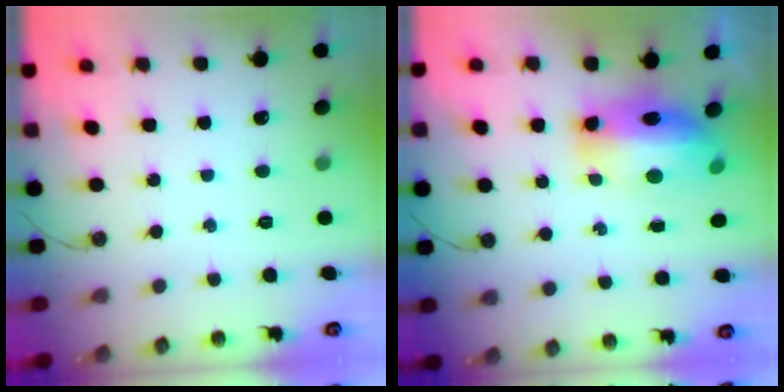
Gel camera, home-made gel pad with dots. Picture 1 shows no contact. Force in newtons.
{"total": 14.5, "press": 14.5, "slide": 1.4}